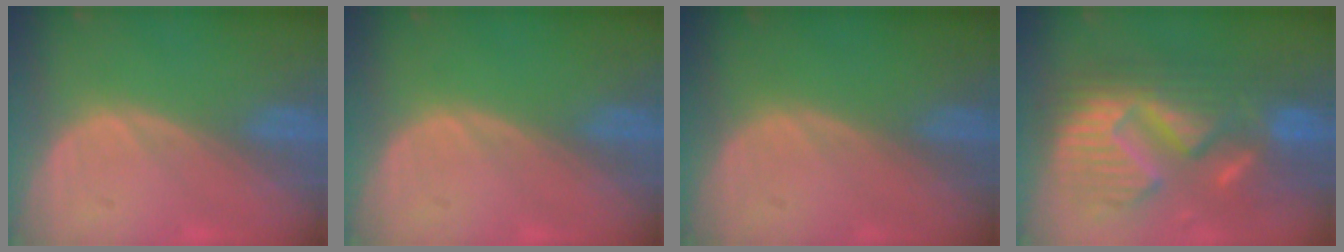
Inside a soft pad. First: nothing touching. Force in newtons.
{"total": 0.0}
{"total": 0.0}
{"total": 13.1, "press": 13.0, "slide": 1.4}